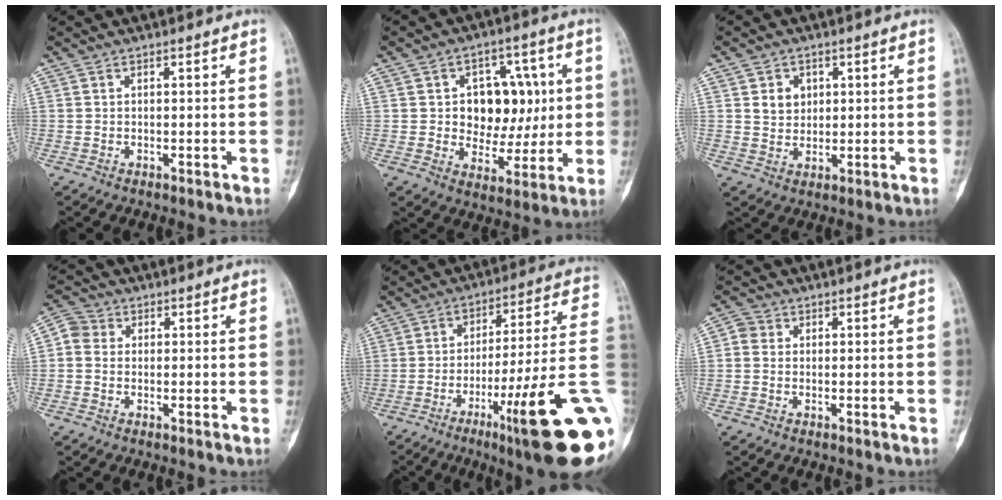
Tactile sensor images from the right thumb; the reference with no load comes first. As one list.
[{"total": 13.3, "force": [1.6, 9.8, 8.9], "torque": [-0.071, 0.006, 0.033]}, {"total": 4.6, "force": [1.4, 3.8, 2.1], "torque": [-0.011, -0.006, 0.026]}, {"total": 4.0, "force": [0.2, 3.6, 1.8], "torque": [-0.026, 0.009, -0.007]}, {"total": 23.1, "force": [-8.2, 2.2, 21.5], "torque": [-0.263, 0.026, -0.119]}, {"total": 2.4, "force": [0.1, 2.1, 1.0], "torque": [-0.010, 0.004, -0.005]}]